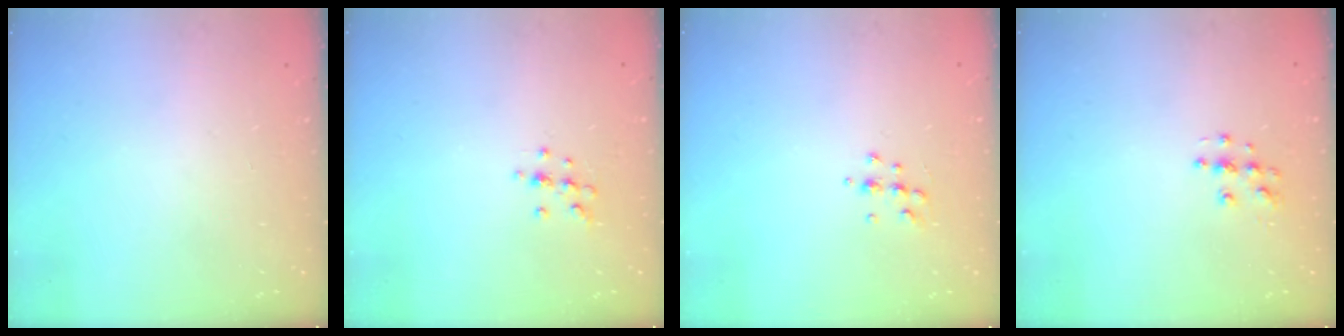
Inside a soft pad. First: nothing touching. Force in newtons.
{"total": 6.5, "press": 6.2, "slide": 2.1}
{"total": 6.3, "press": 6.2, "slide": 1.0}
{"total": 4.8, "press": 4.8, "slide": 0.3}